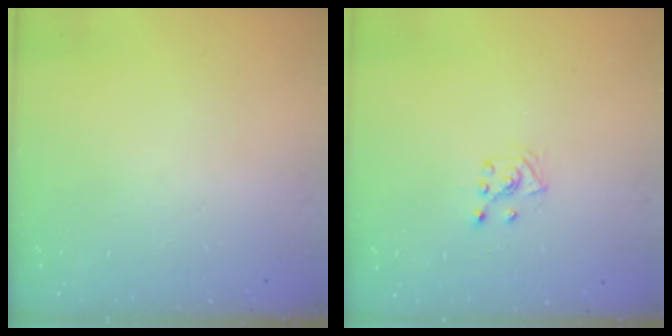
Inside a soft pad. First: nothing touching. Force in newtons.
{"total": 4.4, "press": 4.3, "slide": 0.6}